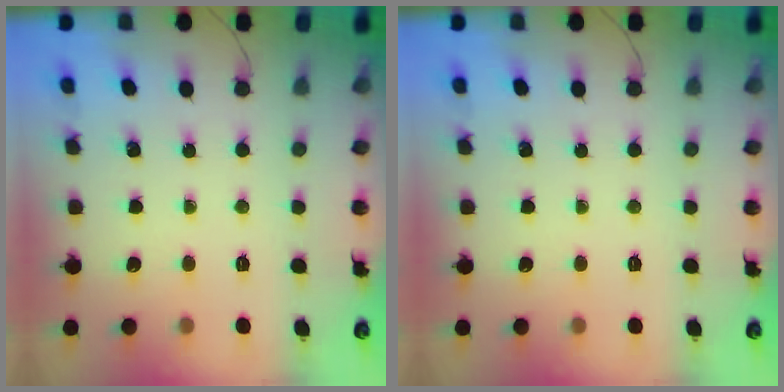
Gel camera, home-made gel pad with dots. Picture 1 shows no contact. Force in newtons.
{"total": 0.0}